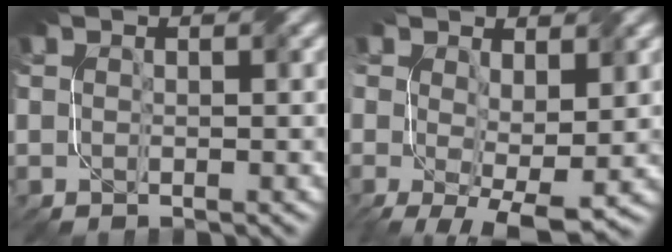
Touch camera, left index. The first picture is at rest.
{"total": 7.0, "force": [-0.3, 3.5, 6.1], "torque": [-0.121, -0.011, 0.001]}